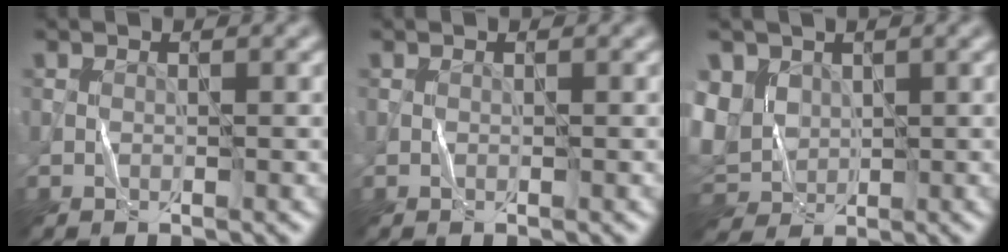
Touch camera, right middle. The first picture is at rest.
{"total": 0.0}
{"total": 5.8, "force": [1.5, 4.7, 3.0], "torque": [-0.083, 0.008, 0.027]}